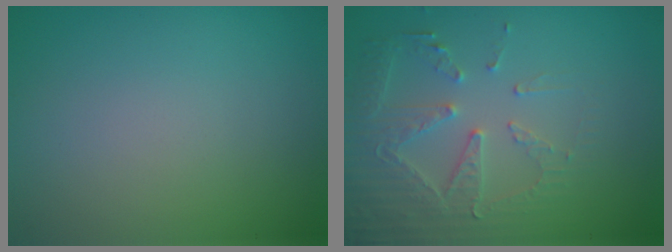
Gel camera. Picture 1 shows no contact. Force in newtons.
{"total": 4.1, "press": 3.7, "slide": 1.7}